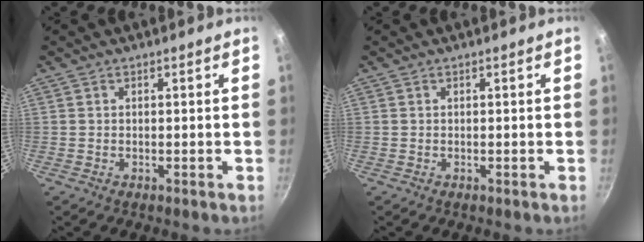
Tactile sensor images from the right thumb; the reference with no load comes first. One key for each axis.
{"total": 0.0}